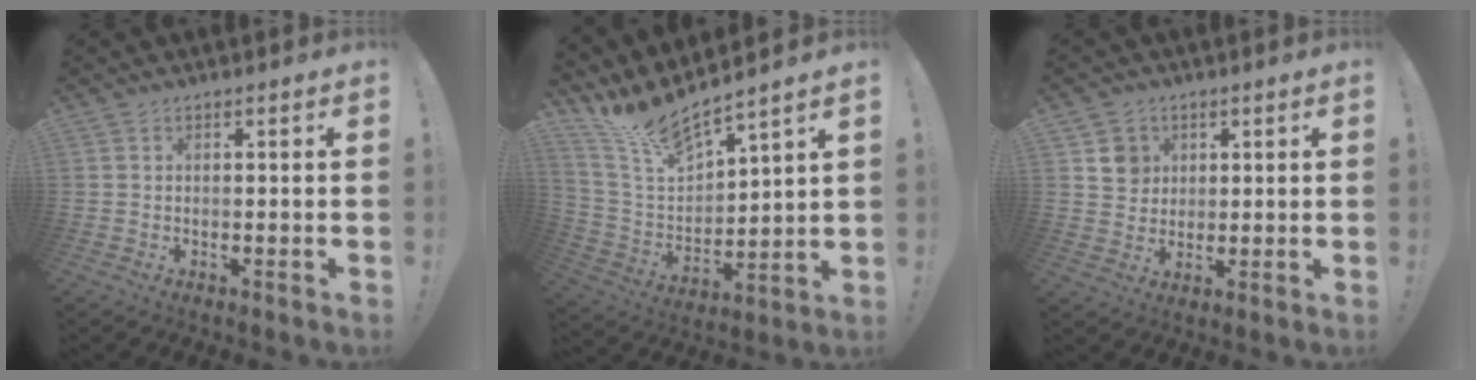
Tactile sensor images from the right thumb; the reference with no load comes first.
{"total": 13.1, "force": [11.7, 2.4, 5.4], "torque": [-0.123, -0.096, 0.208]}
{"total": 6.4, "force": [2.9, 5.7, 0.7], "torque": [0.012, -0.021, 0.054]}